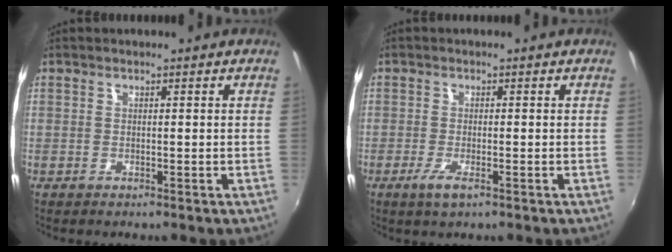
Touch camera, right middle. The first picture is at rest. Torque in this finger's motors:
{"motor_torque": [0.66, -0.64, 0.26, 0.07]}